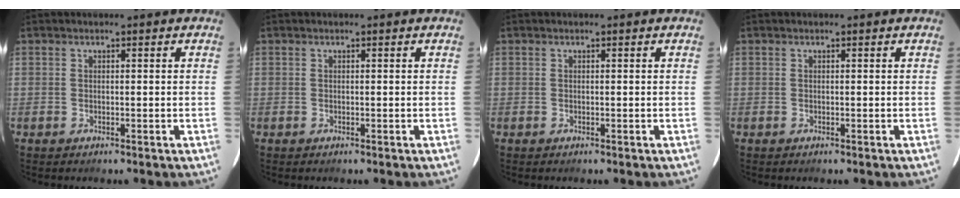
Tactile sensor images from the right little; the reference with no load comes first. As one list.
[{"total": 0.0}, {"total": 0.0}, {"total": 0.0}]